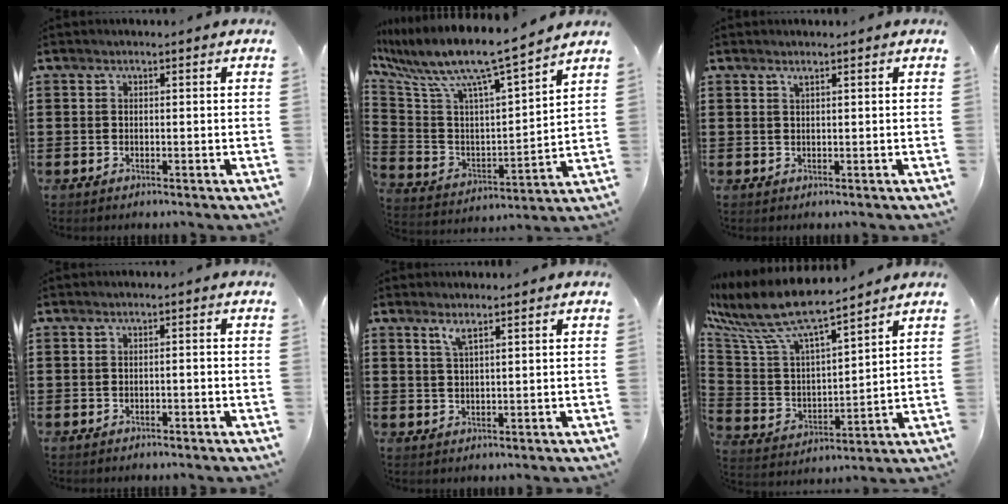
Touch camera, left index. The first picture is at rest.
{"total": 8.5, "force": [7.2, 0.1, 4.5], "torque": [-0.123, -0.068, 0.111]}
{"total": 0.8, "force": [0.5, 0.0, 0.6], "torque": [-0.013, -0.001, 0.011]}
{"total": 0.9, "force": [-0.8, 0.2, 0.3], "torque": [-0.010, -0.001, -0.016]}
{"total": 2.4, "force": [1.7, 0.3, 1.7], "torque": [-0.040, 0.000, 0.031]}
{"total": 10.0, "force": [8.4, 1.7, 5.1], "torque": [-0.143, -0.055, 0.143]}